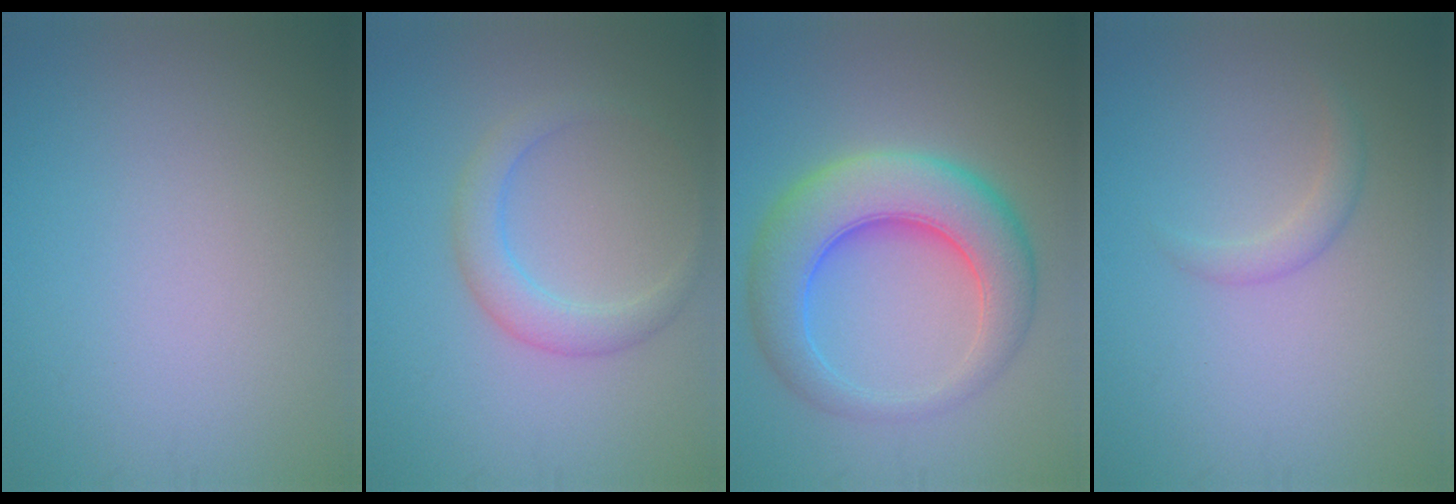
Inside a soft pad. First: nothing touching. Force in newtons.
{"total": 2.8, "press": 2.8, "slide": 0.2}
{"total": 8.2, "press": 8.2, "slide": 0.2}
{"total": 1.4, "press": 1.4, "slide": 0.0}